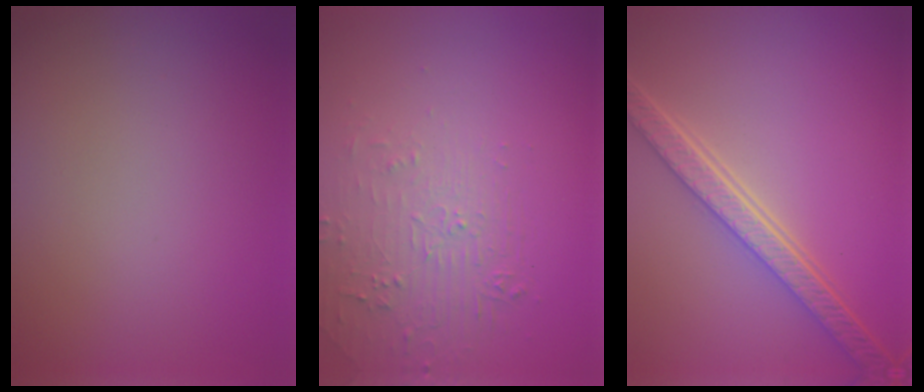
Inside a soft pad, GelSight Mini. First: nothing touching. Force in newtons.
{"total": 2.1, "press": 0.9, "slide": 1.9}
{"total": 5.3, "press": 4.1, "slide": 3.4}